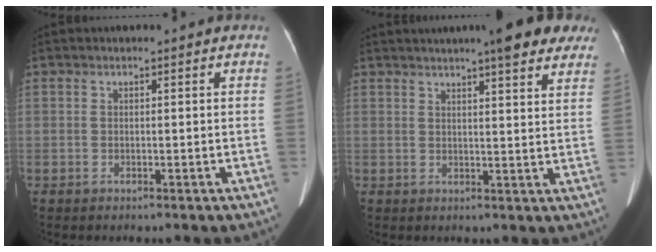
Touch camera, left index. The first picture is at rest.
{"total": 10.6, "force": [8.2, 1.5, 6.6], "torque": [-0.078, 0.011, 0.087]}